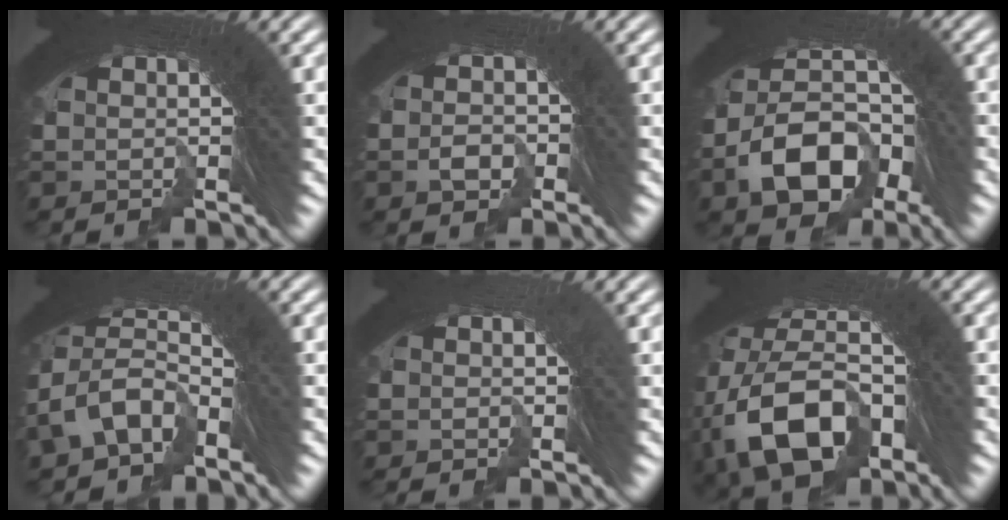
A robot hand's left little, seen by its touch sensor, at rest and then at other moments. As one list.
[{"total": 2.5, "force": [-2.0, 1.4, -0.2], "torque": [0.011, -0.009, -0.034]}, {"total": 9.6, "force": [-2.9, 6.7, 6.2], "torque": [-0.099, -0.017, -0.053]}, {"total": 5.6, "force": [-2.8, 4.7, 0.9], "torque": [-0.046, -0.027, -0.050]}, {"total": 2.5, "force": [-1.5, -1.2, -1.6], "torque": [0.029, -0.004, -0.023]}, {"total": 10.0, "force": [-3.7, 7.3, 5.7], "torque": [-0.117, -0.039, -0.053]}]